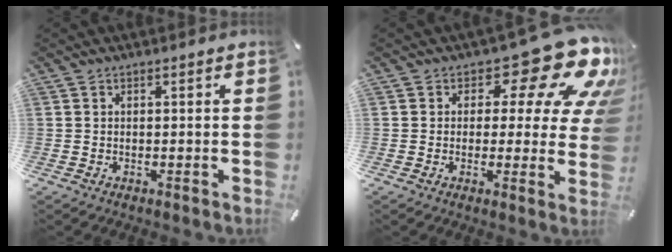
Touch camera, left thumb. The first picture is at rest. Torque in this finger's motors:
{"motor_torque": [0.73, 0.70, 0.16, -0.08, 0.20]}